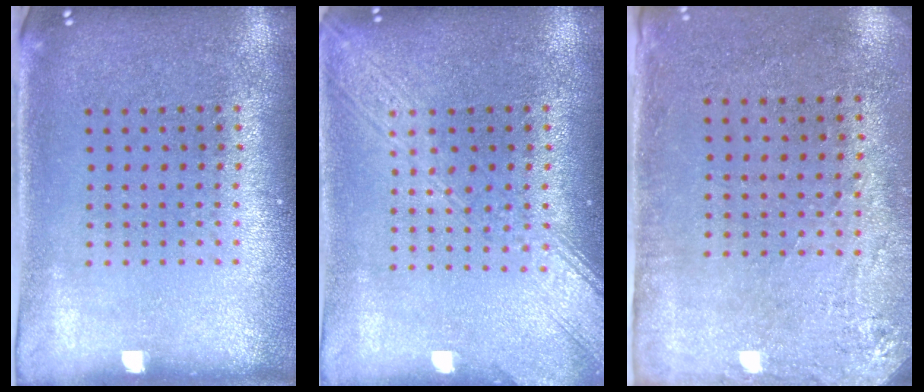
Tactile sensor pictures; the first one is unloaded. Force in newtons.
{"total": 3.4, "press": 3.3, "slide": 0.4}
{"total": 2.8, "press": 2.3, "slide": 1.6}